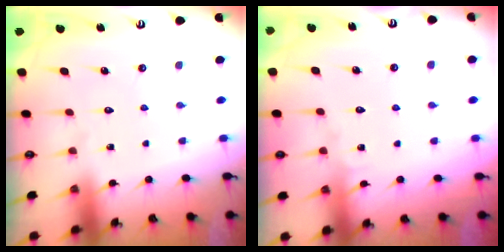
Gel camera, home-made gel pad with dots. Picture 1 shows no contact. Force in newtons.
{"total": 3.7, "press": 3.6, "slide": 0.4}